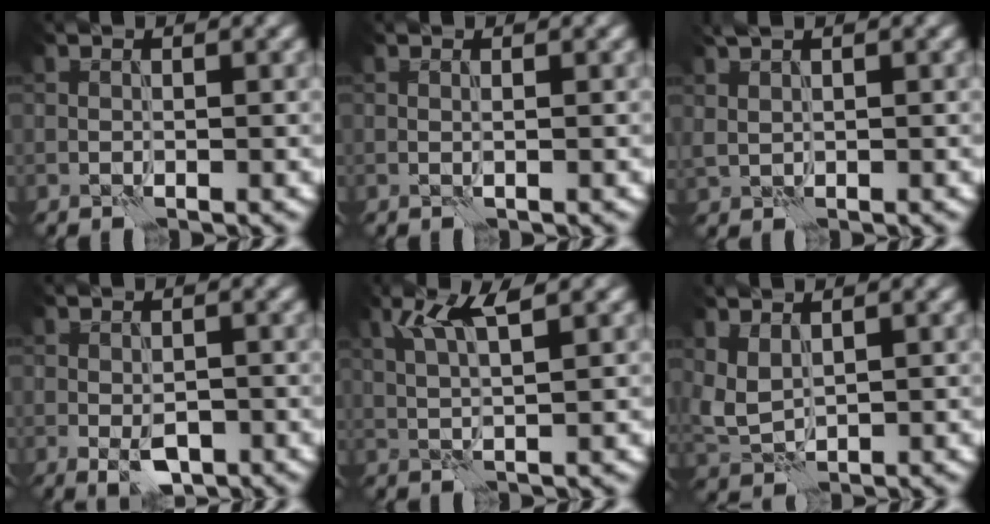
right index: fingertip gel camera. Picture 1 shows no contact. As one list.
[{"total": 0.6, "force": [0.2, 0.1, 0.5], "torque": [-0.009, 0.002, -0.003]}, {"total": 1.7, "force": [1.2, 0.6, 1.1], "torque": [-0.028, 0.003, 0.028]}, {"total": 2.8, "force": [-1.3, 1.4, 2.1], "torque": [-0.036, -0.003, -0.020]}, {"total": 3.7, "force": [1.8, 0.3, 3.2], "torque": [-0.068, 0.003, 0.036]}, {"total": 3.0, "force": [1.4, 1.7, 2.1], "torque": [-0.059, 0.003, 0.034]}]